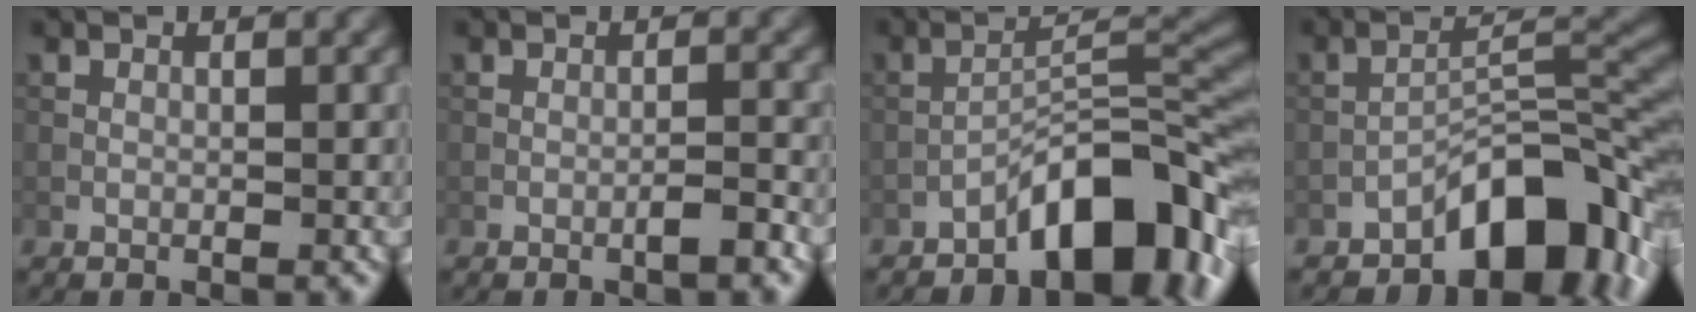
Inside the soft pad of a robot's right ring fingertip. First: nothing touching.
{"total": 1.4, "force": [-0.9, 0.0, 1.1], "torque": [-0.016, 0.006, -0.017]}
{"total": 8.3, "force": [-5.2, 2.4, 6.0], "torque": [-0.079, 0.023, -0.084]}
{"total": 7.9, "force": [-4.9, 3.0, 5.5], "torque": [-0.063, 0.020, -0.080]}